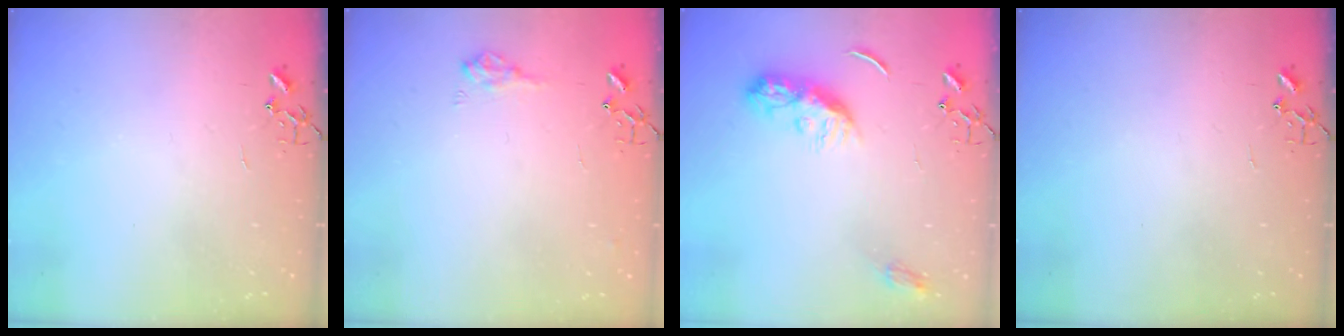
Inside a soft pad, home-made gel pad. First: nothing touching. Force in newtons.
{"total": 8.8, "press": 8.7, "slide": 1.0}
{"total": 10.4, "press": 10.4, "slide": 0.2}
{"total": 0.0}